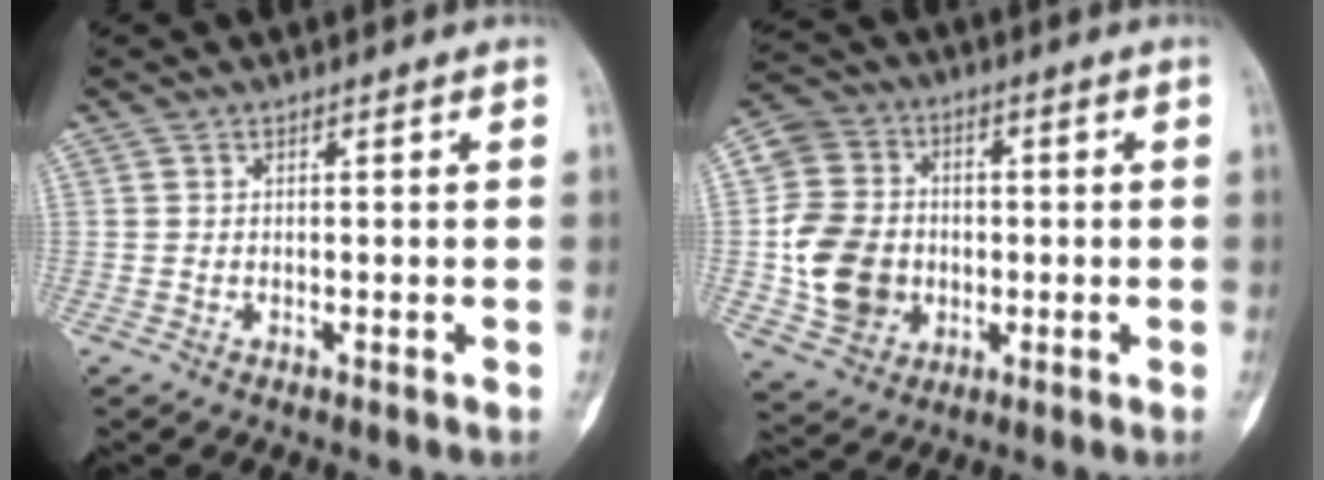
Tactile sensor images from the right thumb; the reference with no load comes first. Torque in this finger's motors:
{"motor_torque": [0.41, 2.11, 0.85, 0.43, 0.04]}